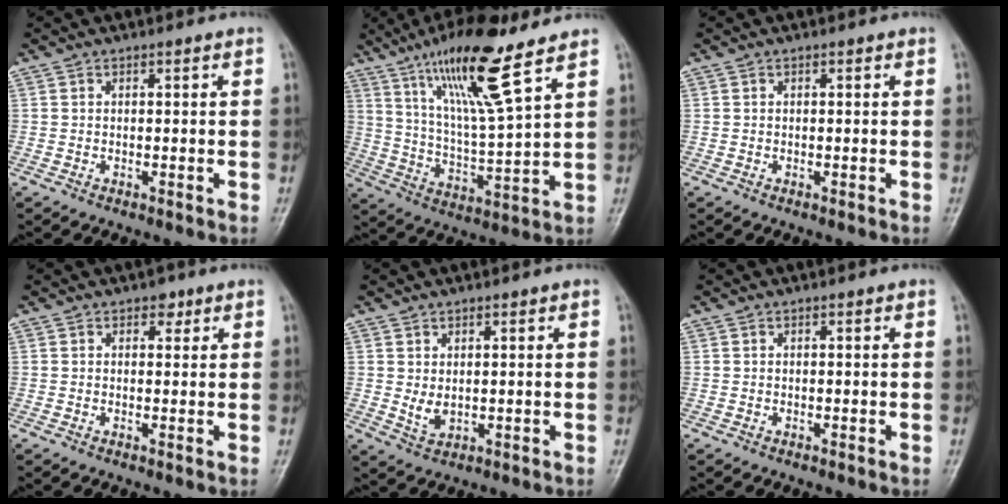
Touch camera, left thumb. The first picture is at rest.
{"total": 16.4, "force": [10.4, 2.3, 12.4], "torque": [-0.219, -0.054, 0.195]}
{"total": 0.0}
{"total": 1.8, "force": [1.0, 1.3, 0.8], "torque": [0.005, -0.002, 0.008]}
{"total": 3.1, "force": [0.6, 1.9, 2.3], "torque": [-0.036, -0.012, 0.019]}
{"total": 0.0}